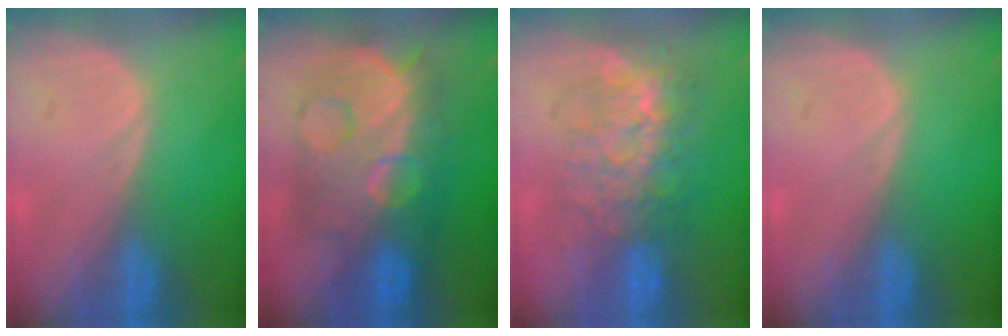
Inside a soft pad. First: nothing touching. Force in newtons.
{"total": 11.2, "press": 11.2, "slide": 1.0}
{"total": 7.7, "press": 7.5, "slide": 1.6}
{"total": 0.0}